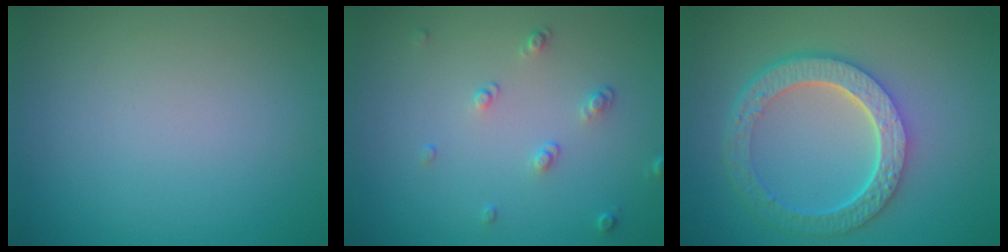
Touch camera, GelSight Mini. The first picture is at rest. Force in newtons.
{"total": 1.5, "press": 1.0, "slide": 1.1}
{"total": 6.1, "press": 4.6, "slide": 4.1}